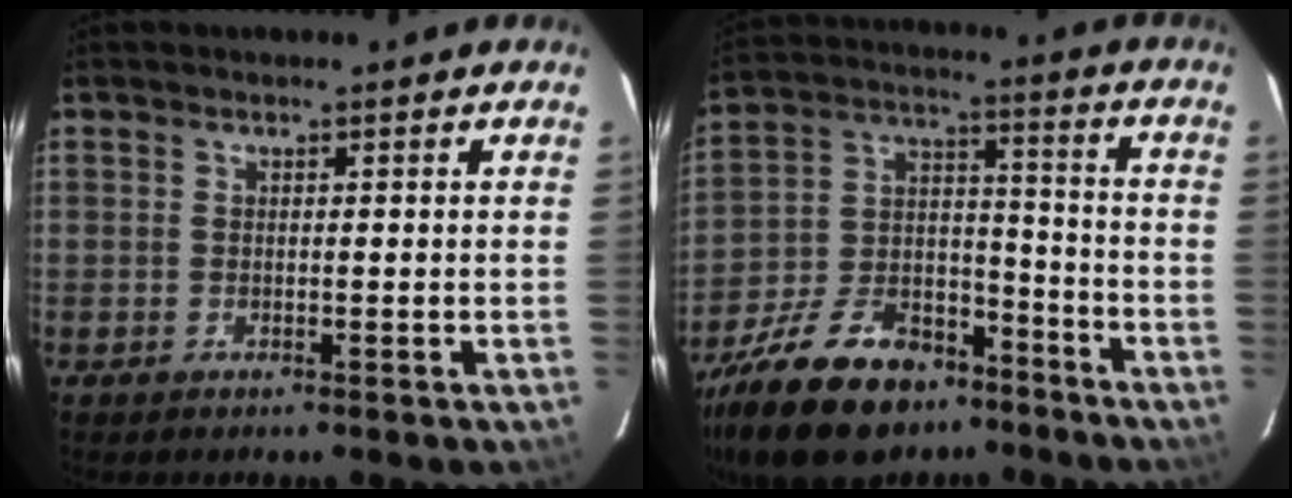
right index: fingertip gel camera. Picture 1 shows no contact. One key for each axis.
{"total": 23.4, "fx": -16.5, "fy": 12.0, "fz": 11.5, "tx": -0.257, "ty": 0.012, "tz": -0.263}